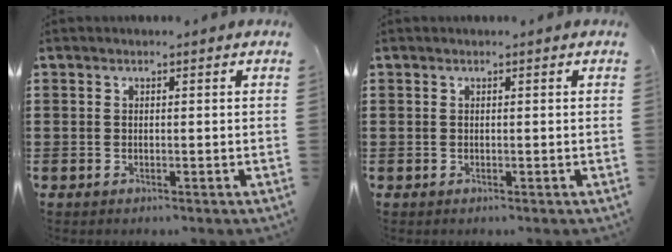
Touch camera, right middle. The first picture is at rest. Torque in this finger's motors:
{"motor_torque": [0.45, -0.76, -0.07, -0.01]}